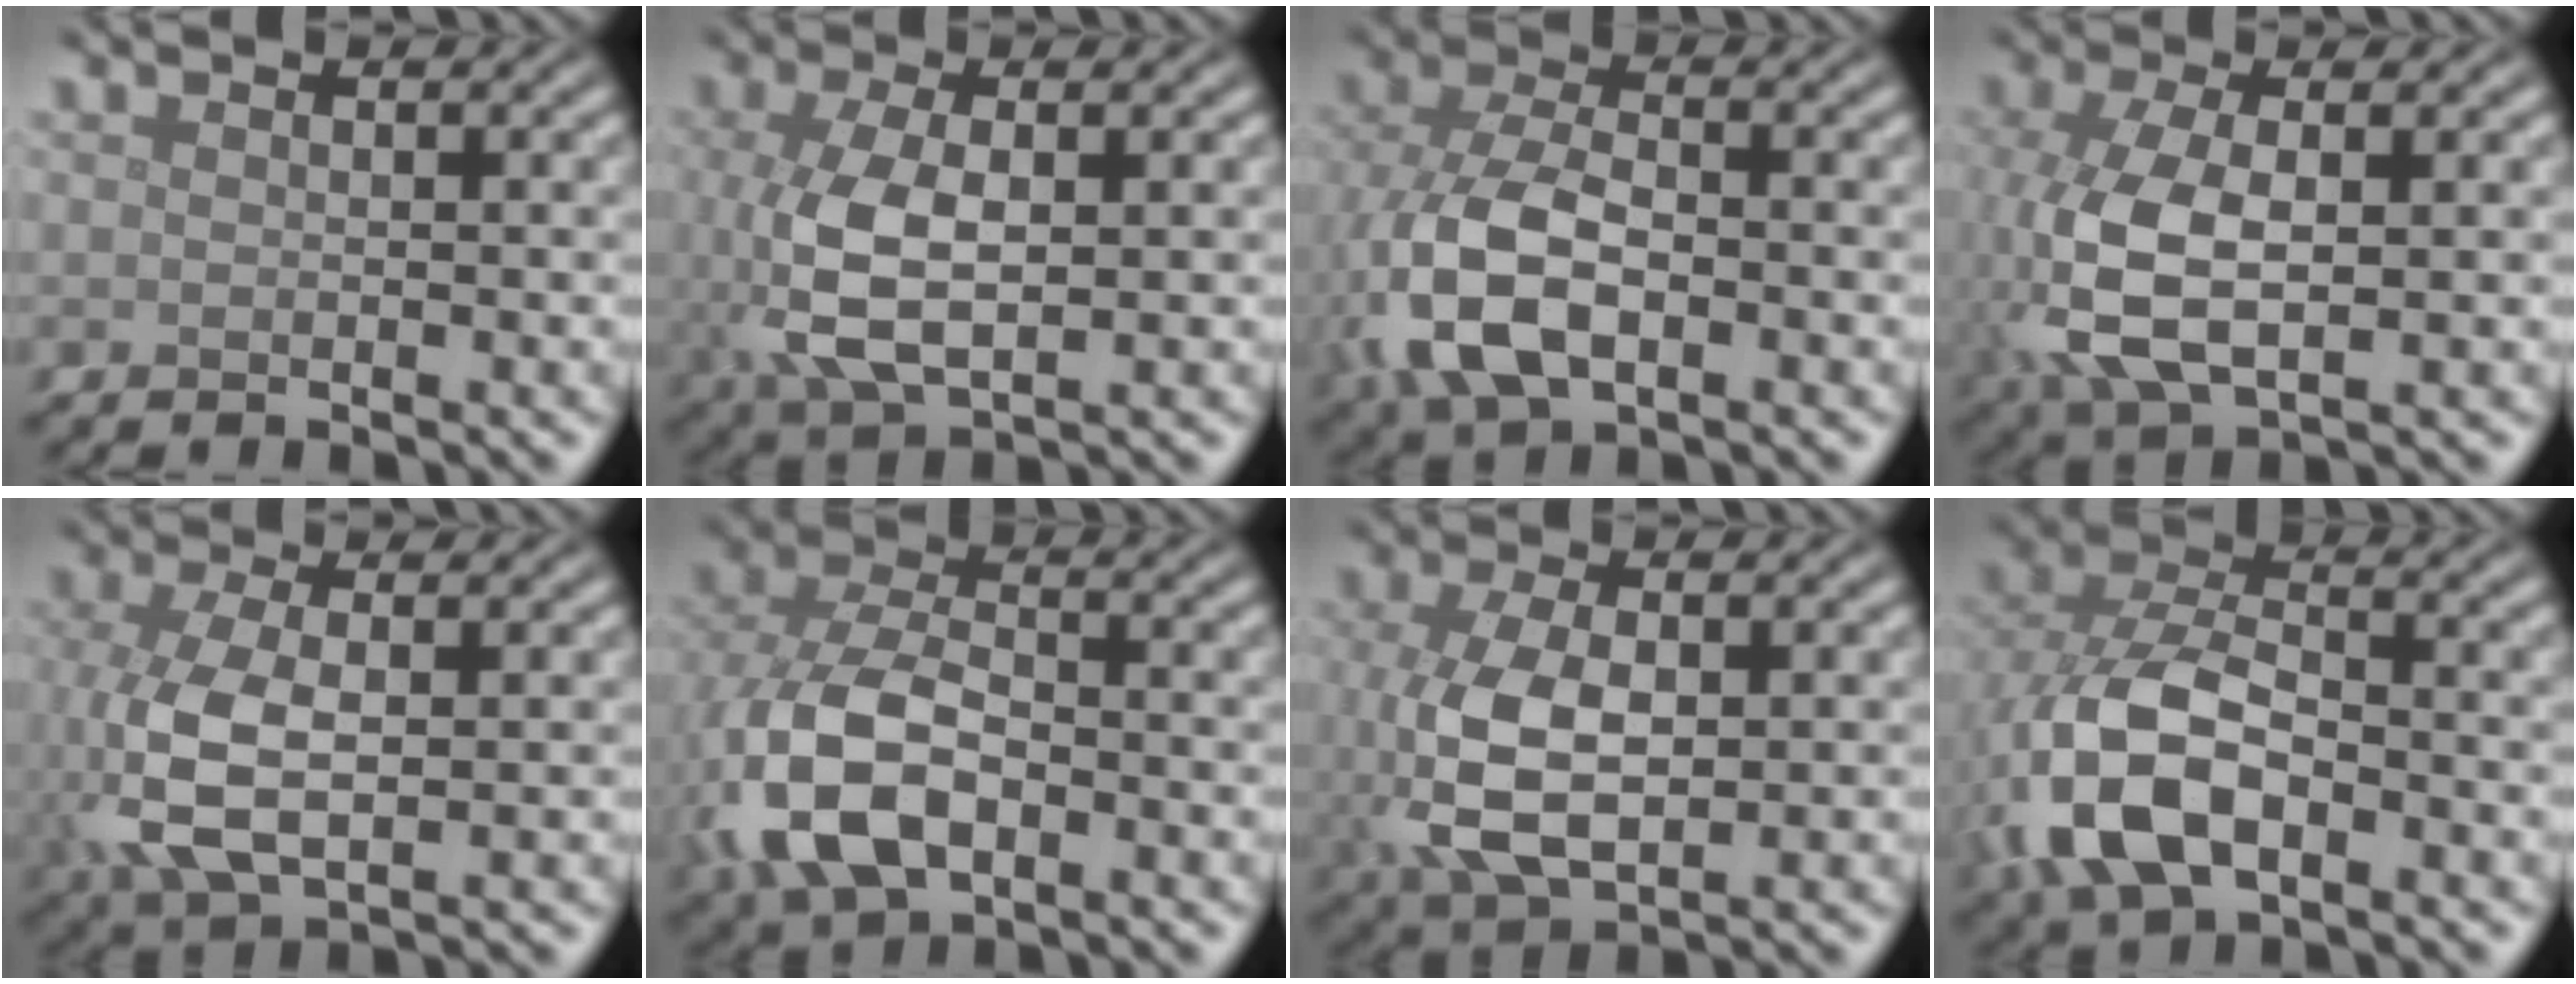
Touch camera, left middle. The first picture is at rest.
{"total": 6.3, "force": [-0.1, 3.1, 5.4], "torque": [-0.136, -0.007, 0.002]}
{"total": 8.6, "force": [-2.3, 4.8, 6.7], "torque": [-0.168, -0.010, -0.052]}
{"total": 7.6, "force": [-0.8, 3.8, 6.5], "torque": [-0.164, -0.010, -0.010]}
{"total": 6.4, "force": [-0.3, 3.2, 5.5], "torque": [-0.142, -0.008, -0.001]}
{"total": 8.9, "force": [-2.7, 5.2, 6.8], "torque": [-0.166, -0.009, -0.062]}
{"total": 7.1, "force": [-0.3, 3.8, 5.9], "torque": [-0.147, -0.013, 0.003]}
{"total": 8.7, "force": [-2.8, 4.9, 6.6], "torque": [-0.157, -0.003, -0.063]}